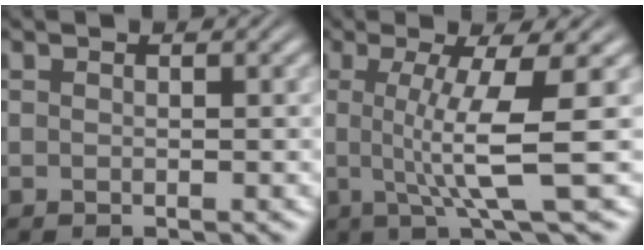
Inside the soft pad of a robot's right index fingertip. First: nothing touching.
{"total": 5.4, "force": [-0.1, -0.2, 5.4], "torque": [-0.095, -0.015, 0.004]}